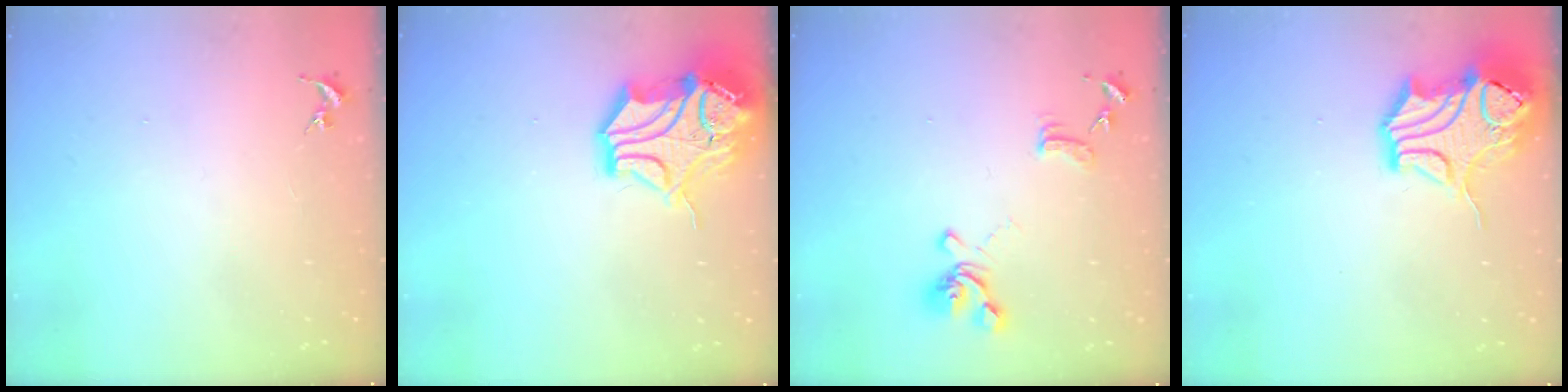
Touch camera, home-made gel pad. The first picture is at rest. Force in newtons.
{"total": 16.4, "press": 16.3, "slide": 2.2}
{"total": 13.1, "press": 13.0, "slide": 1.2}
{"total": 15.2, "press": 15.0, "slide": 2.4}